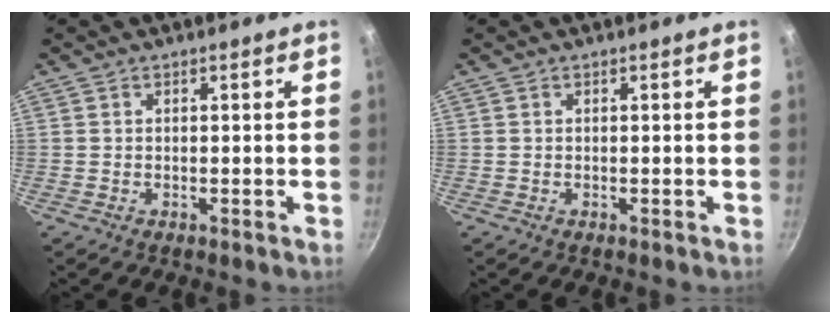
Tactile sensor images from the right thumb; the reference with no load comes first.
{"total": 0.0}